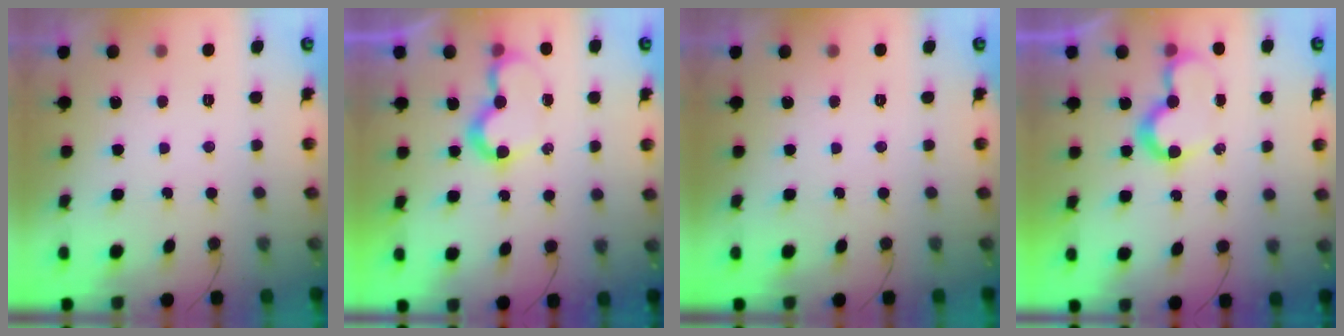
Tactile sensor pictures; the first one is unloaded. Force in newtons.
{"total": 8.0, "press": 8.0, "slide": 0.8}
{"total": 0.0}
{"total": 8.2, "press": 8.2, "slide": 0.4}